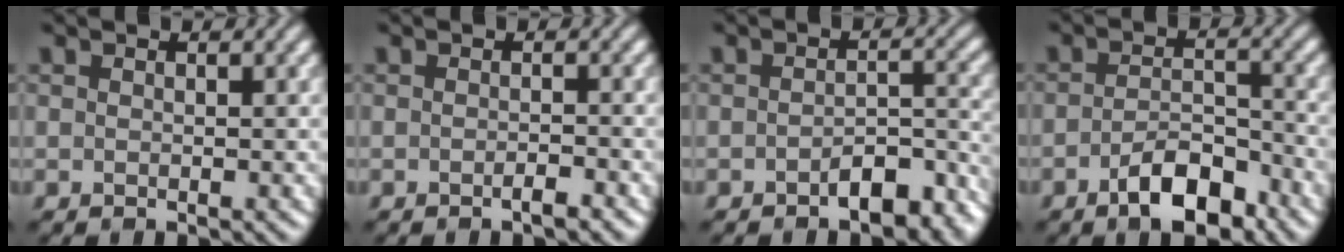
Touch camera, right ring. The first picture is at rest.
{"total": 1.1, "force": [-0.8, 0.2, 0.8], "torque": [-0.014, 0.001, -0.014]}
{"total": 4.6, "force": [-3.0, 2.0, 2.9], "torque": [-0.037, 0.005, -0.046]}
{"total": 5.2, "force": [-3.1, 2.2, 3.6], "torque": [-0.054, 0.006, -0.055]}